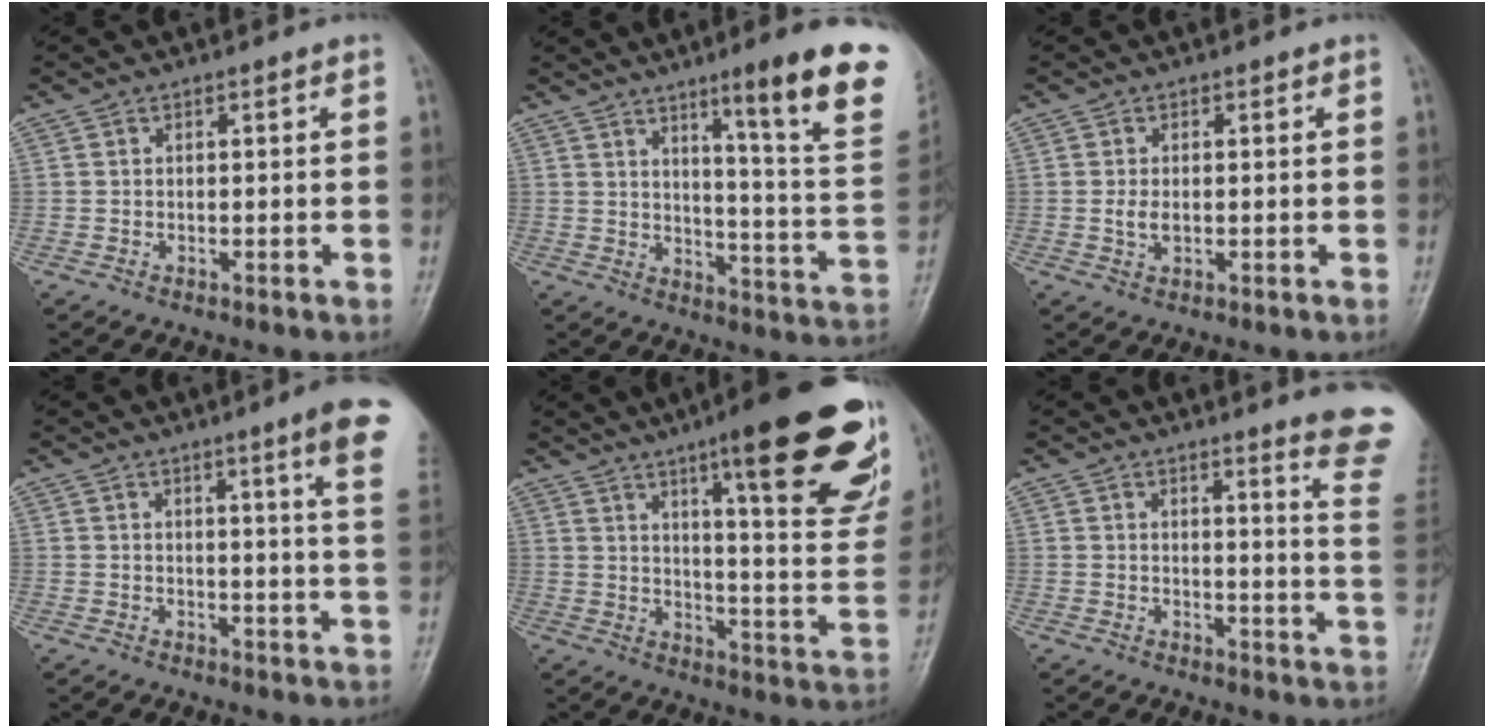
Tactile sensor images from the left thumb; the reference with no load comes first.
{"total": 19.6, "force": [10.9, 1.1, 16.2], "torque": [-0.193, -0.060, 0.148]}
{"total": 2.1, "force": [0.0, 1.3, 1.7], "torque": [-0.034, -0.004, -0.001]}
{"total": 10.2, "force": [5.9, -0.2, 8.2], "torque": [-0.098, -0.027, 0.059]}
{"total": 27.1, "force": [15.7, 5.6, 21.3], "torque": [-0.253, -0.060, 0.218]}
{"total": 12.2, "force": [10.3, -0.3, 6.6], "torque": [-0.060, -0.105, 0.101]}